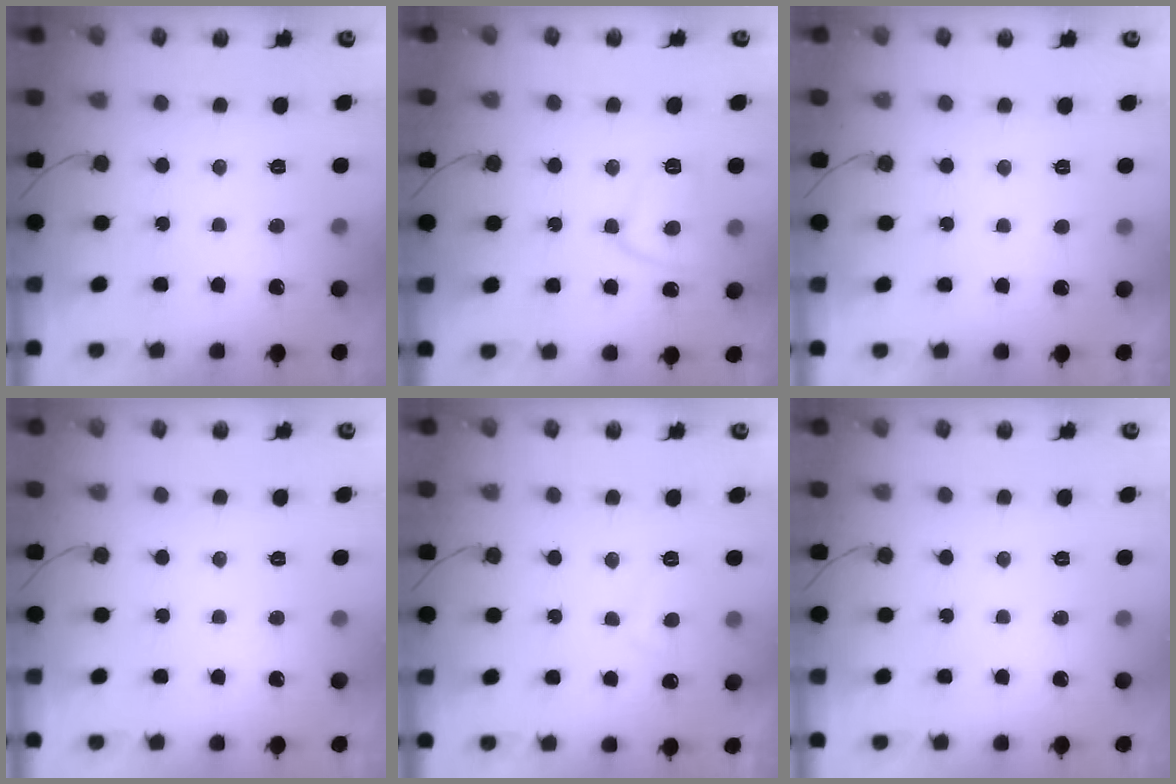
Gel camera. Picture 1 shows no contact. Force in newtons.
{"total": 9.1, "press": 9.1, "slide": 0.8}
{"total": 0.8, "press": 0.7, "slide": 0.4}
{"total": 0.0}
{"total": 3.5, "press": 3.4, "slide": 0.6}
{"total": 0.0}